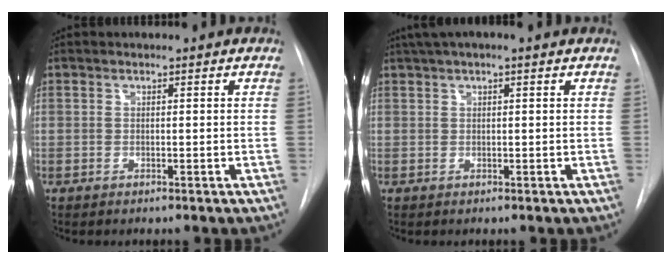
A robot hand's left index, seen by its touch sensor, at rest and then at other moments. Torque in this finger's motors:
{"motor_torque": [0.60, -0.74, 0.30, 0.09]}